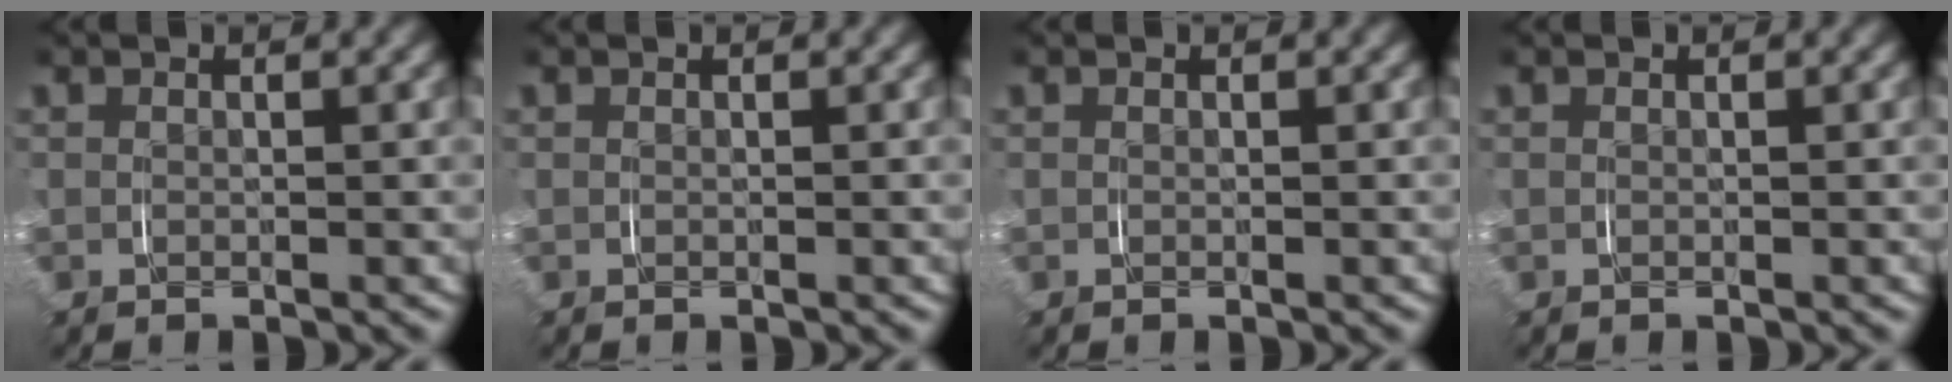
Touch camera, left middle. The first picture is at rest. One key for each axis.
{"total": 0.0}
{"total": 0.0}
{"total": 0.0}